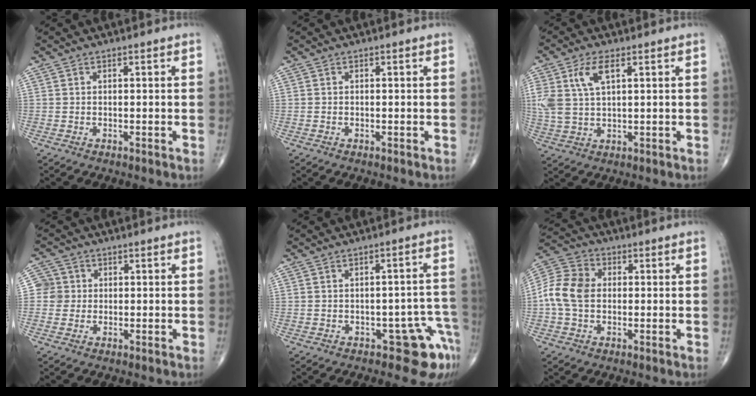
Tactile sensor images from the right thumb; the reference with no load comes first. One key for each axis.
{"total": 0.0}
{"total": 8.2, "fx": 3.0, "fy": 3.8, "fz": 6.5, "tx": -0.151, "ty": 0.002, "tz": 0.062}
{"total": 3.7, "fx": 0.2, "fy": 3.7, "fz": 0.2, "tx": 0.027, "ty": 0.009, "tz": -0.004}
{"total": 7.0, "fx": -4.1, "fy": 3.6, "fz": 4.3, "tx": -0.010, "ty": 0.041, "tz": -0.049}
{"total": 9.6, "fx": -0.2, "fy": 7.1, "fz": 6.5, "tx": -0.128, "ty": 0.026, "tz": -0.014}